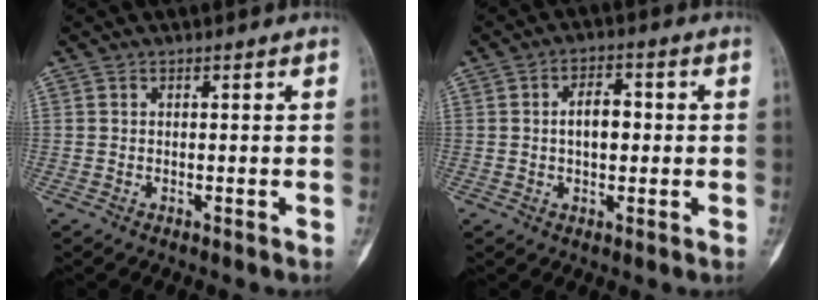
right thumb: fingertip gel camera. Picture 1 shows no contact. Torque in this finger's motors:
{"motor_torque": [0.72, 0.45, 0.06, -0.05, 0.24]}